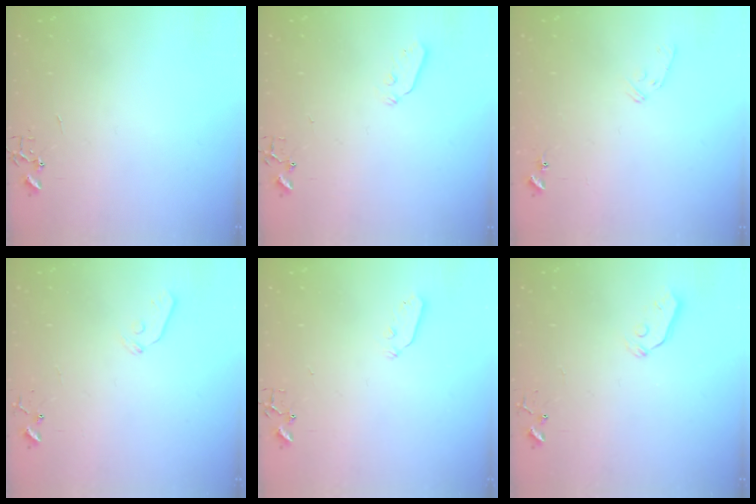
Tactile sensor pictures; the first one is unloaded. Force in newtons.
{"total": 4.4, "press": 4.3, "slide": 0.8}
{"total": 6.7, "press": 6.7, "slide": 0.7}
{"total": 5.5, "press": 5.5, "slide": 0.5}
{"total": 3.1, "press": 3.0, "slide": 0.4}
{"total": 3.4, "press": 3.4, "slide": 0.4}